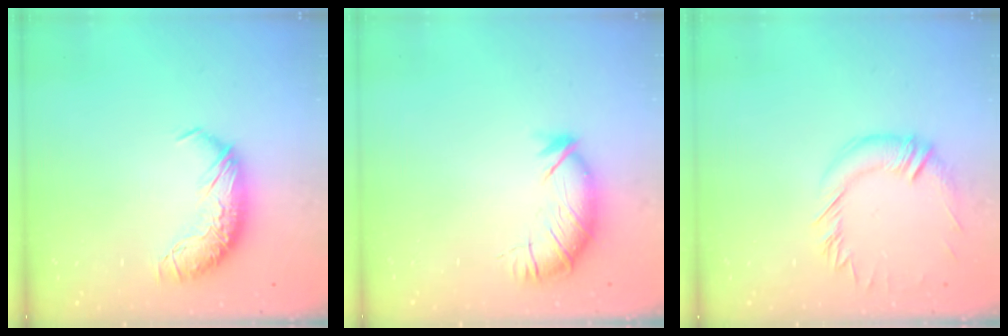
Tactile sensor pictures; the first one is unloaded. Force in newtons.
{"total": 3.5, "press": 3.4, "slide": 0.9}
{"total": 1.3, "press": 1.1, "slide": 0.7}